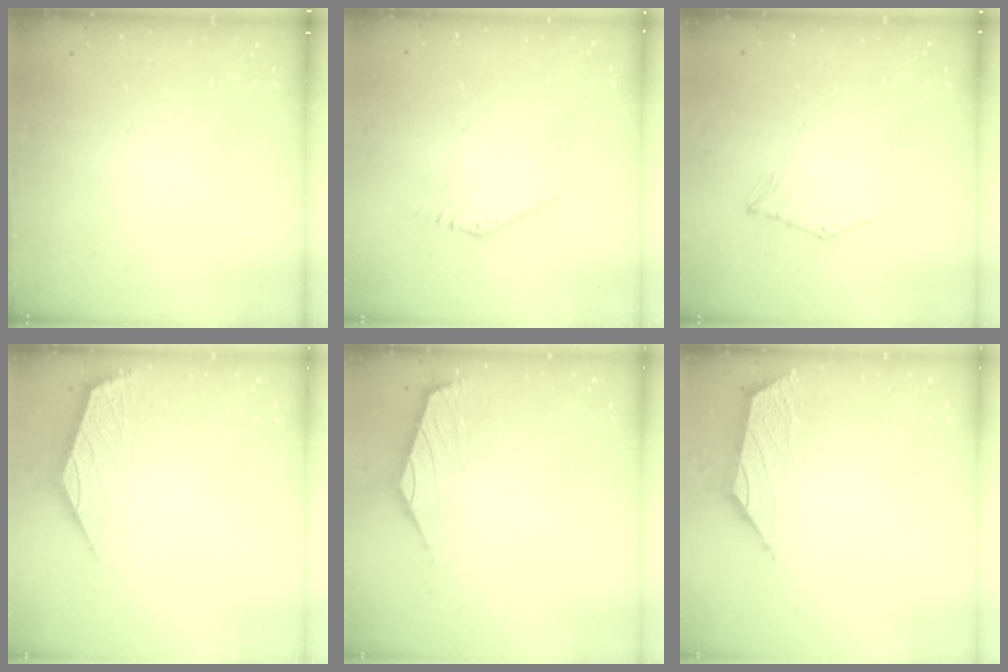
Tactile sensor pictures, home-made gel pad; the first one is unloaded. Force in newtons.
{"total": 1.0, "press": 1.0, "slide": 0.1}
{"total": 2.6, "press": 2.6, "slide": 0.4}
{"total": 1.8, "press": 1.7, "slide": 0.4}
{"total": 1.8, "press": 1.6, "slide": 0.7}
{"total": 1.6, "press": 1.4, "slide": 0.6}